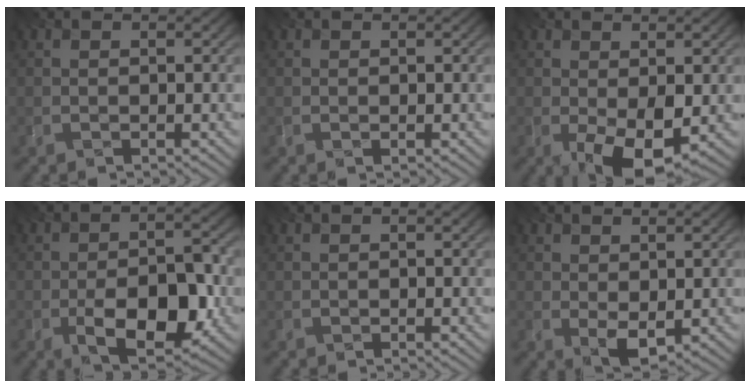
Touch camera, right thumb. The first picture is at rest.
{"total": 0.0}
{"total": 6.4, "force": [-1.7, 2.7, 5.5], "torque": [-0.097, -0.004, -0.022]}
{"total": 10.3, "force": [-4.1, 4.9, 8.1], "torque": [-0.130, -0.007, -0.070]}
{"total": 0.0}
{"total": 3.0, "force": [0.1, 1.6, 2.5], "torque": [-0.052, -0.001, 0.009]}